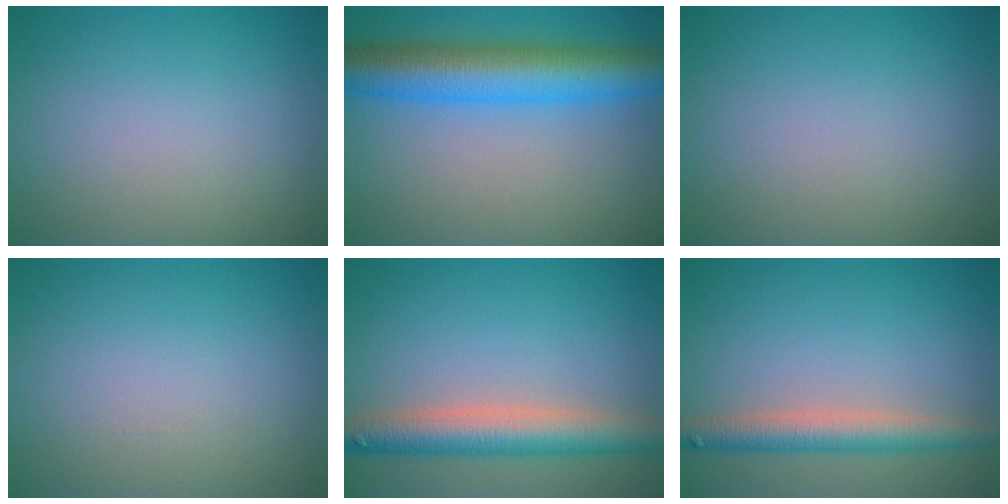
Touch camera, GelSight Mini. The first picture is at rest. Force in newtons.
{"total": 8.4, "press": 8.4, "slide": 0.3}
{"total": 0.0}
{"total": 0.0}
{"total": 5.9, "press": 5.9, "slide": 0.4}
{"total": 3.8, "press": 3.8, "slide": 0.2}